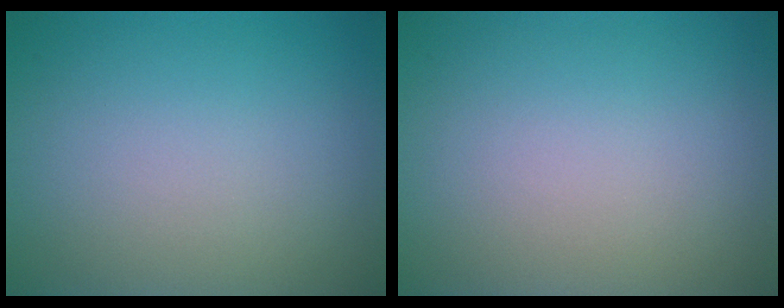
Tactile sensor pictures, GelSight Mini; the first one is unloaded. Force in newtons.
{"total": 0.0}